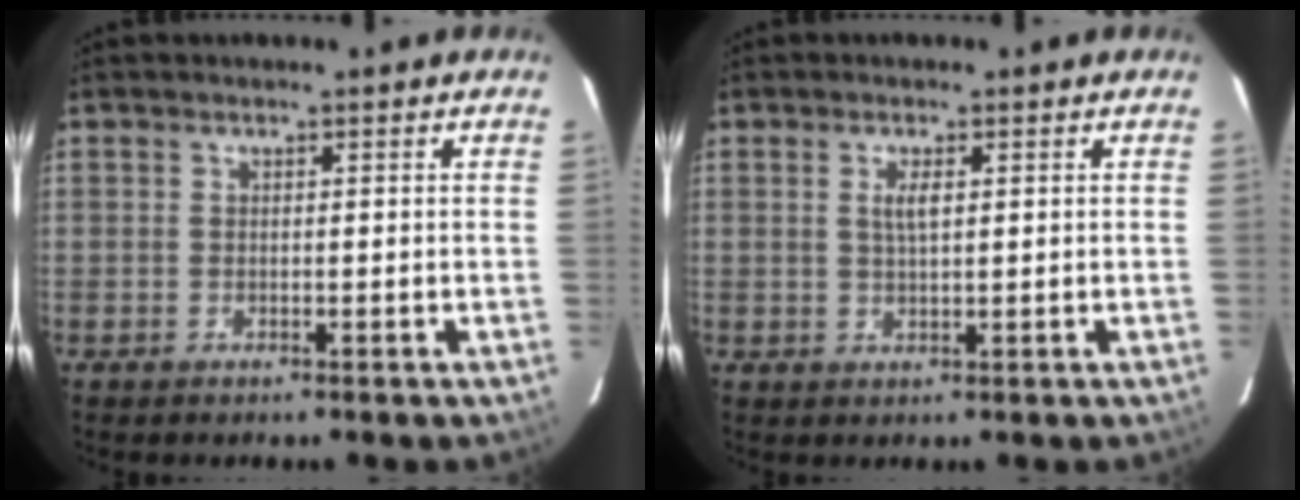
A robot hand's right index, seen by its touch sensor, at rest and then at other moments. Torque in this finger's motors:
{"motor_torque": [0.09, -0.02, 0.06, 0.04]}